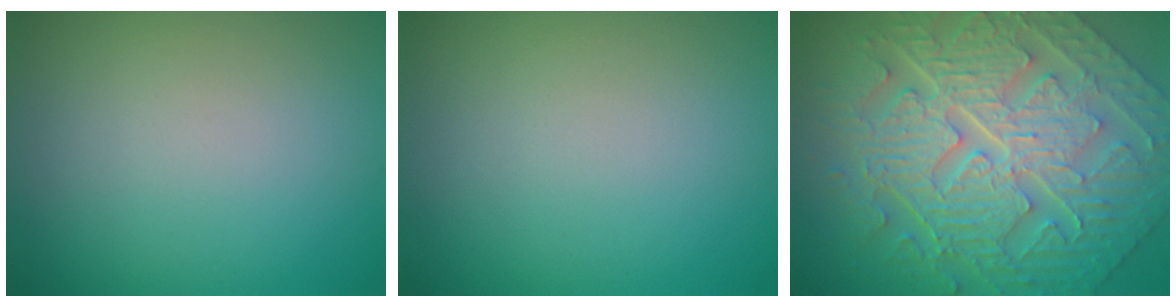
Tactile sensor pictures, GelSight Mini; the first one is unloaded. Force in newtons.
{"total": 0.0}
{"total": 11.1, "press": 7.8, "slide": 7.9}